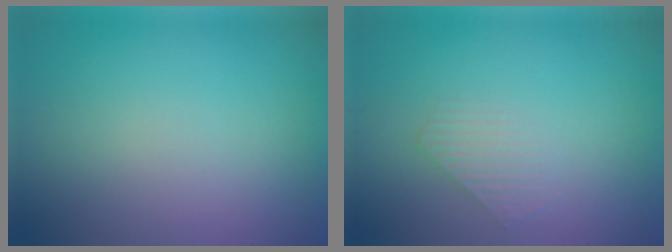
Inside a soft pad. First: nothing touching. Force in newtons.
{"total": 1.5, "press": 1.5, "slide": 0.3}